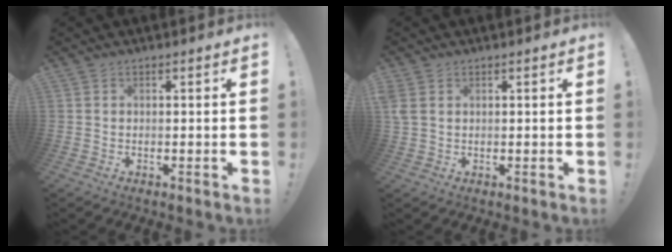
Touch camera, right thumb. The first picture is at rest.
{"total": 3.1, "force": [1.1, 2.1, 2.0], "torque": [-0.040, -0.002, 0.020]}